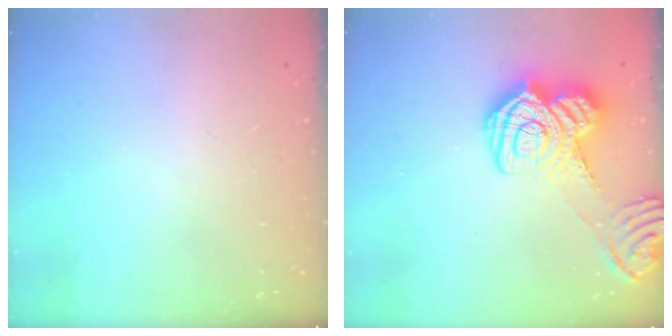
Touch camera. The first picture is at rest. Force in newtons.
{"total": 17.8, "press": 17.8, "slide": 1.2}